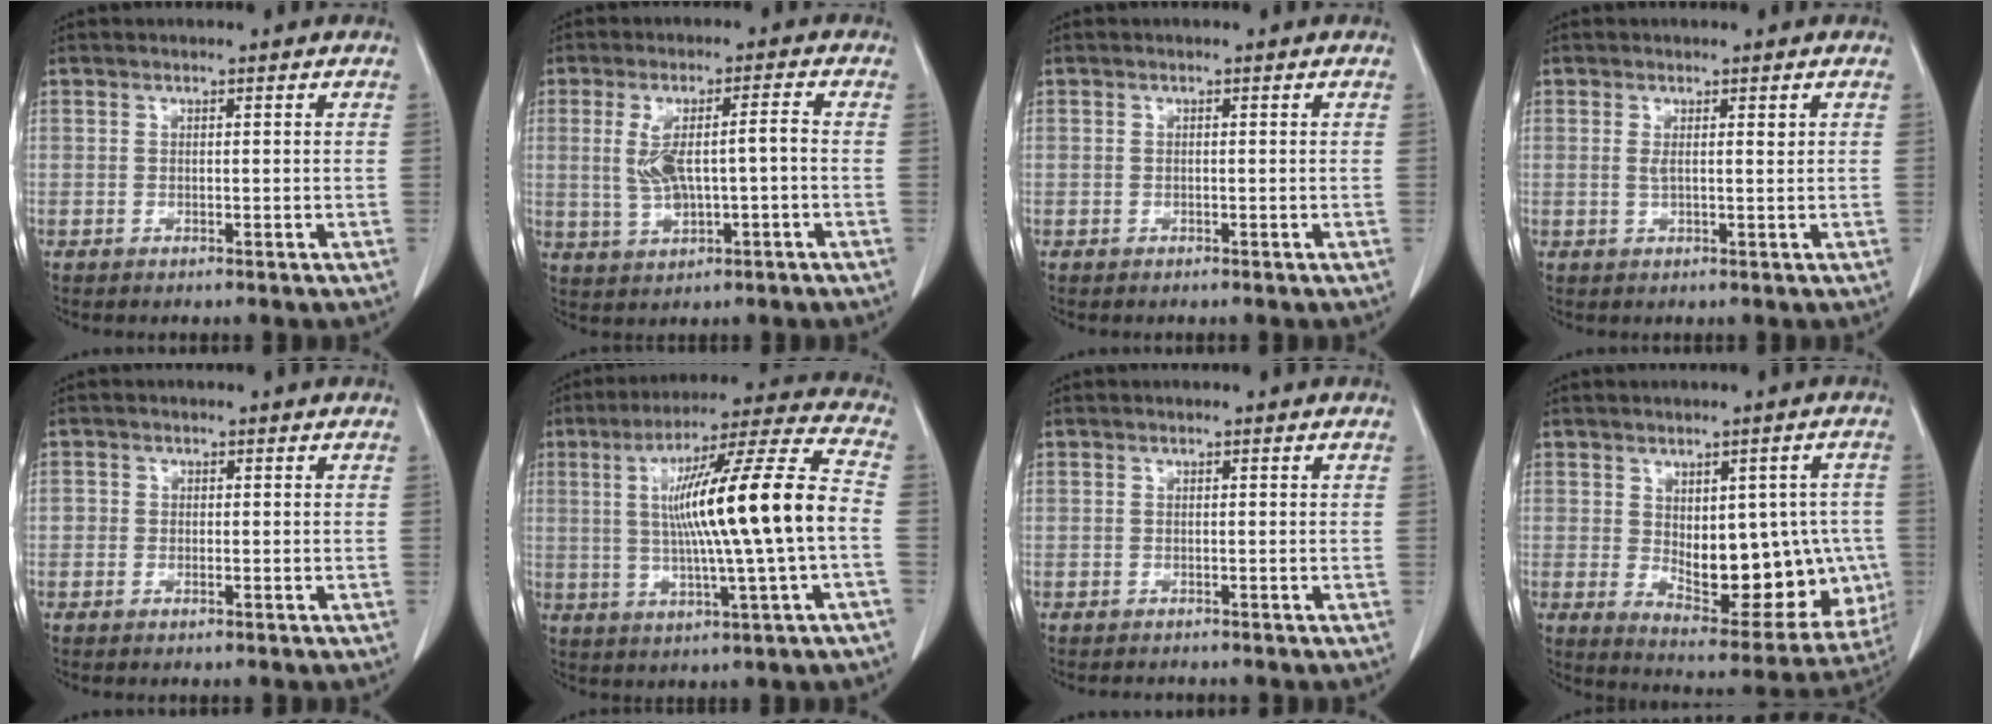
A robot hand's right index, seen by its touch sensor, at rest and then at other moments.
{"total": 7.3, "force": [-0.1, 1.9, 7.1], "torque": [-0.143, 0.018, 0.008]}
{"total": 0.0}
{"total": 1.8, "force": [0.7, 0.3, 1.6], "torque": [-0.030, 0.006, 0.017]}
{"total": 1.2, "force": [-0.2, 1.0, 0.6], "torque": [-0.003, 0.005, -0.001]}
{"total": 17.8, "force": [-0.1, -0.3, 17.8], "torque": [-0.292, 0.016, -0.004]}
{"total": 1.2, "force": [-1.1, 0.5, 0.1], "torque": [-0.005, -0.003, -0.016]}
{"total": 16.4, "force": [-1.0, 8.3, 14.1], "torque": [-0.184, 0.003, 0.017]}